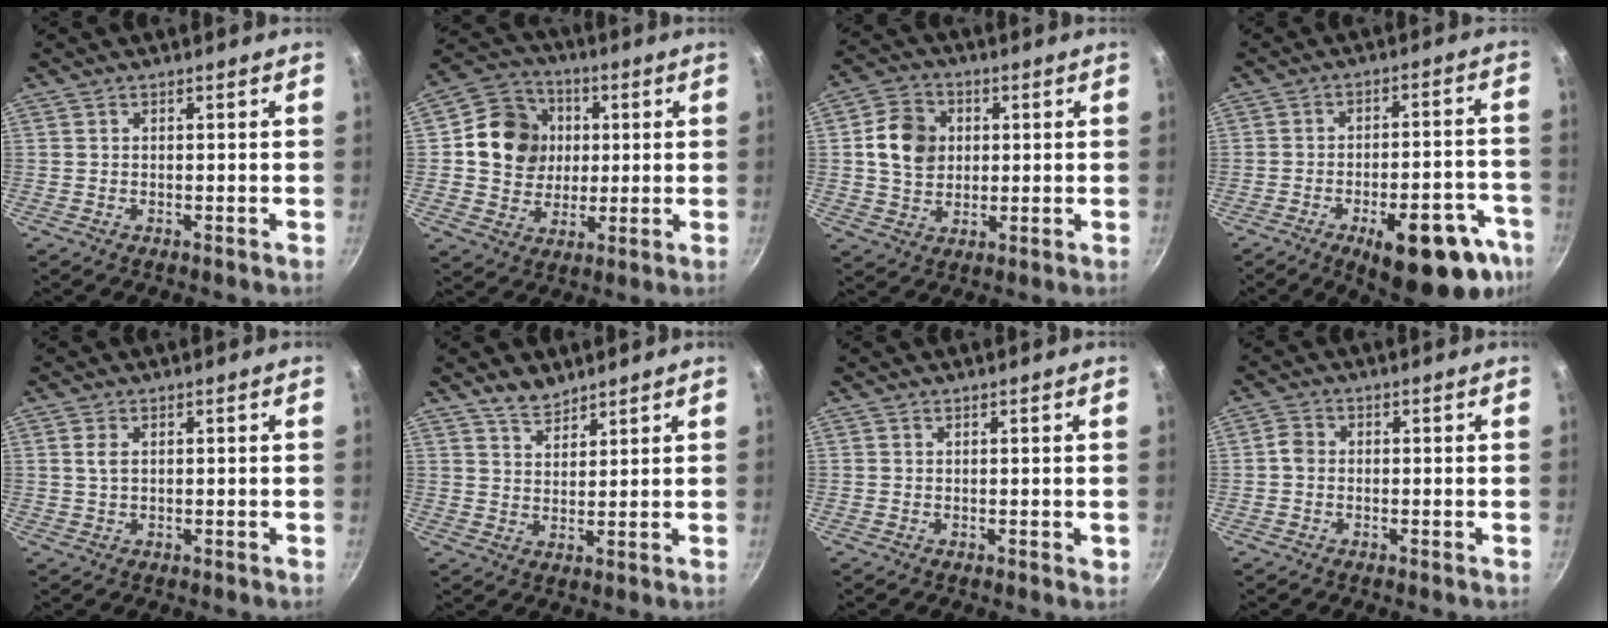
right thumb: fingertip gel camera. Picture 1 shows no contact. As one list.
[{"total": 13.4, "force": [1.9, 11.8, 5.9], "torque": [-0.072, 0.009, 0.026]}, {"total": 9.7, "force": [1.5, 7.9, 5.3], "torque": [-0.072, 0.006, 0.021]}, {"total": 18.9, "force": [-9.9, 7.5, 14.3], "torque": [-0.134, 0.041, -0.122]}, {"total": 2.0, "force": [0.6, 1.2, 1.5], "torque": [-0.027, -0.001, 0.012]}, {"total": 4.5, "force": [3.8, 2.2, 1.2], "torque": [-0.010, -0.019, 0.071]}, {"total": 0.8, "force": [0.5, 0.4, 0.5], "torque": [-0.001, -0.006, 0.007]}, {"total": 2.1, "force": [-0.3, 1.7, 1.1], "torque": [-0.020, 0.011, -0.011]}]